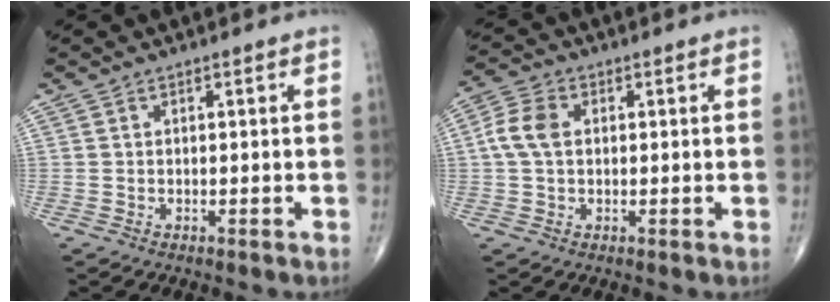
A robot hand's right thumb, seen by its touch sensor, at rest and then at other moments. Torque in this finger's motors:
{"motor_torque": [-0.10, 0.21, 0.25, -0.01, 0.14]}